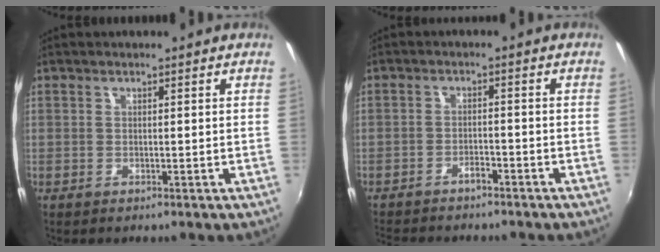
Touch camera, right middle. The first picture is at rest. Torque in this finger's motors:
{"motor_torque": [1.07, -1.07, 0.10, 0.07]}